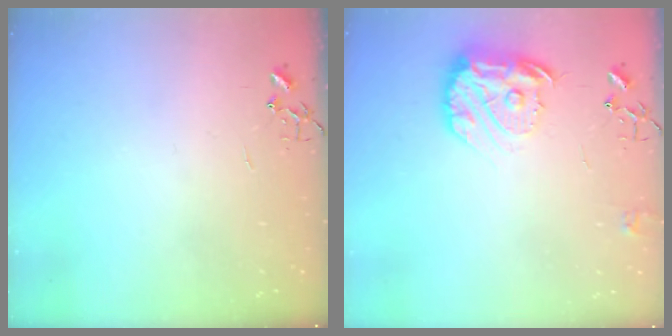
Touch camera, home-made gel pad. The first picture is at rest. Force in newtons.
{"total": 14.8, "press": 14.8, "slide": 1.3}